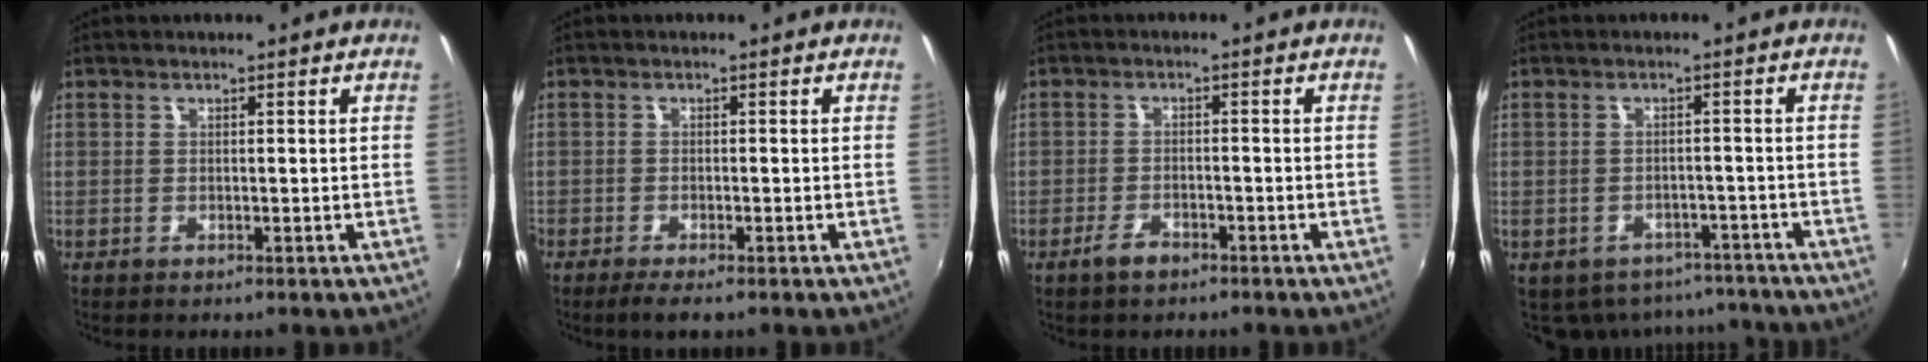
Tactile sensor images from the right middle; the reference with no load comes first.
{"total": 2.6, "force": [-2.0, 0.3, 1.6], "torque": [-0.042, -0.011, -0.037]}
{"total": 3.2, "force": [-2.4, 1.4, 1.6], "torque": [-0.042, -0.004, -0.045]}
{"total": 10.2, "force": [-7.8, 5.8, 2.9], "torque": [-0.070, 0.001, -0.088]}